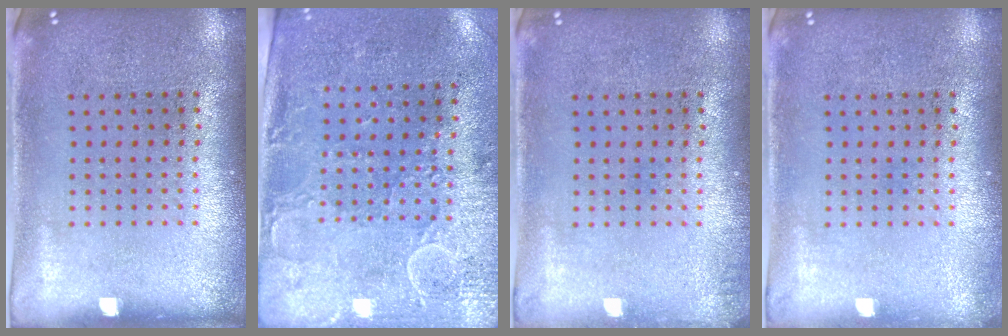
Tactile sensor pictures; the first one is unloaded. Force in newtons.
{"total": 2.9, "press": 2.4, "slide": 1.7}
{"total": 0.8, "press": 0.8, "slide": 0.0}
{"total": 0.6, "press": 0.6, "slide": 0.1}